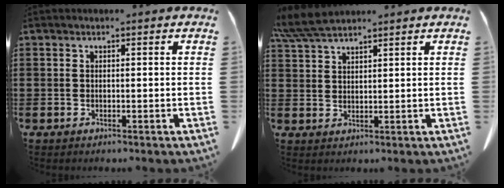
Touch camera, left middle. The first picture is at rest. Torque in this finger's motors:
{"motor_torque": [0.21, 0.09, 0.09, 0.05]}